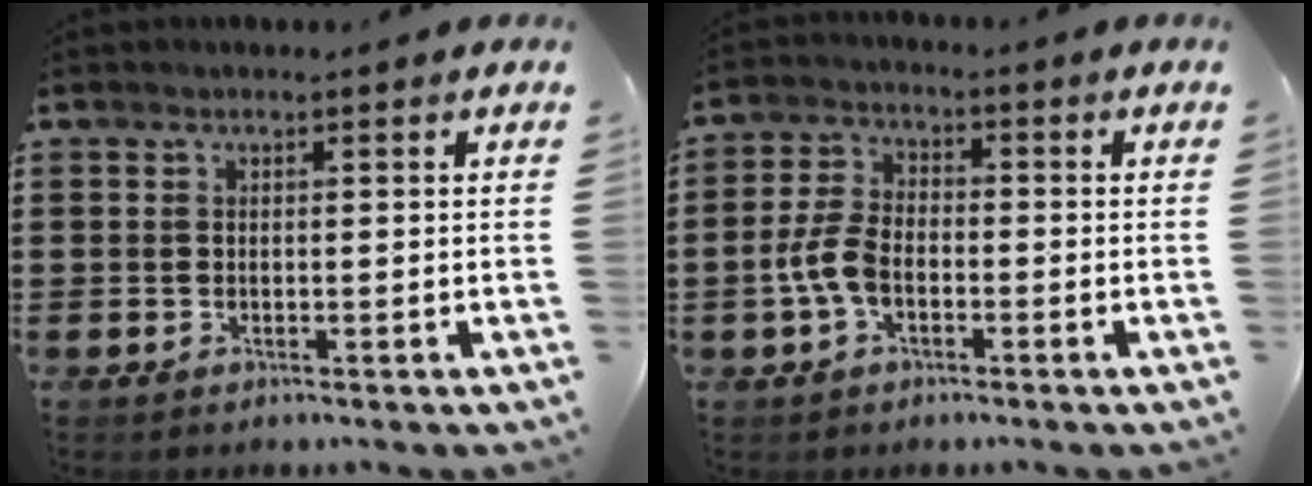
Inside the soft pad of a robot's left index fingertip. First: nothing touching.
{"total": 5.8, "force": [-1.7, 3.2, 4.5], "torque": [-0.120, -0.002, -0.041]}